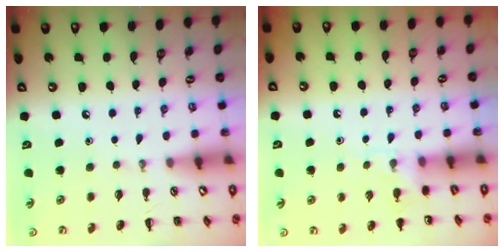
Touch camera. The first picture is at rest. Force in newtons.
{"total": 5.3, "press": 4.9, "slide": 2.1}